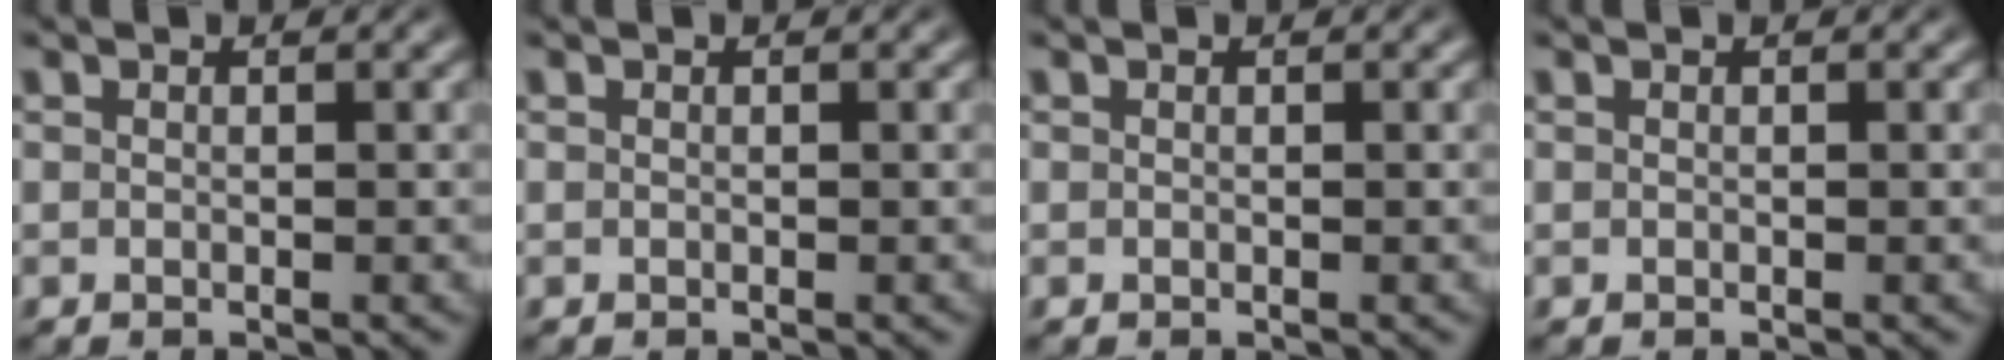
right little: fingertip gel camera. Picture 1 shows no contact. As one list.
[{"total": 0.0}, {"total": 0.0}, {"total": 0.0}]